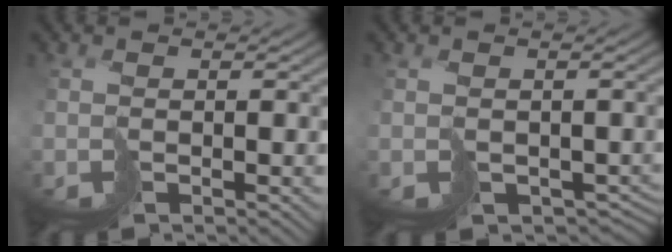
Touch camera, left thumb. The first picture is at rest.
{"total": 2.8, "force": [-0.6, 2.3, 1.5], "torque": [-0.034, -0.021, -0.006]}